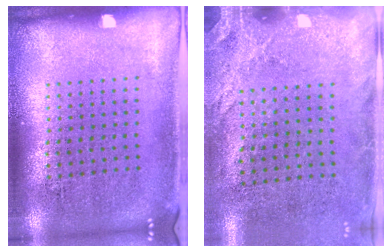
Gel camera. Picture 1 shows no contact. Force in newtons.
{"total": 2.7, "press": 2.1, "slide": 1.7}